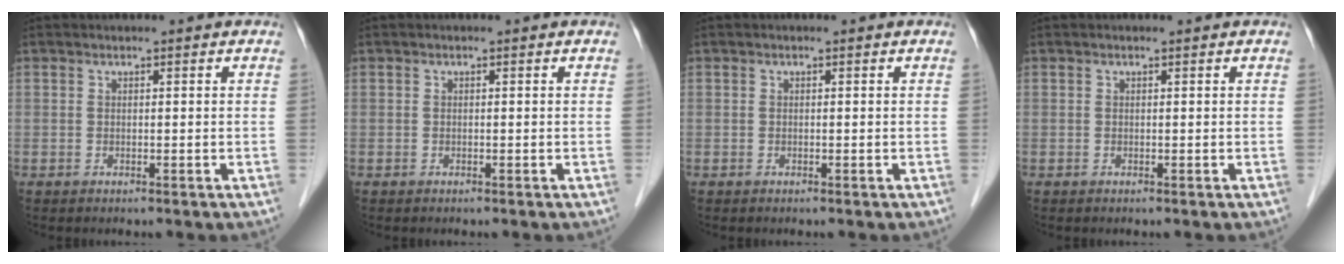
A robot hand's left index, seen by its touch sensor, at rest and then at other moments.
{"total": 0.0}
{"total": 0.0}
{"total": 0.0}